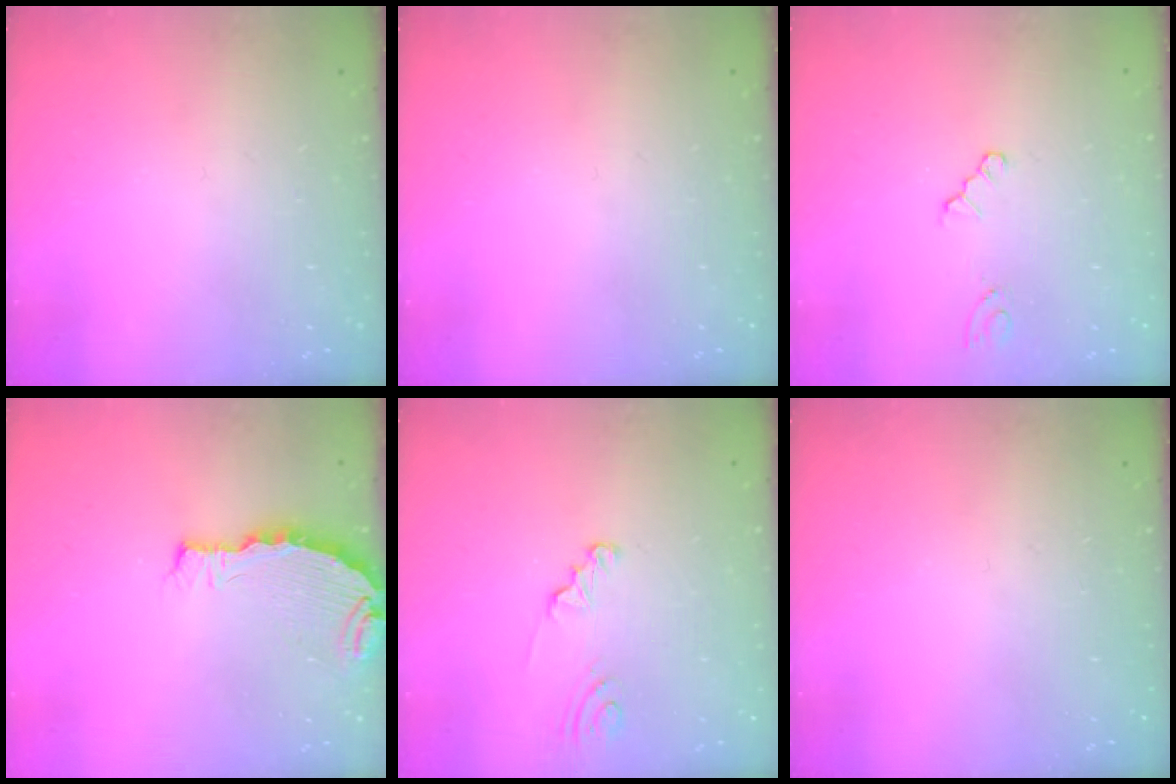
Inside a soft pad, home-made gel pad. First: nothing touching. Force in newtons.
{"total": 0.0}
{"total": 1.3, "press": 1.2, "slide": 0.2}
{"total": 4.6, "press": 4.6, "slide": 0.4}
{"total": 1.8, "press": 1.8, "slide": 0.2}
{"total": 0.0}